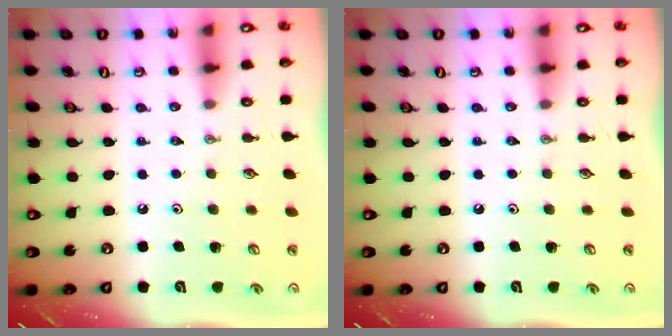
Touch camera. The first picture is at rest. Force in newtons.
{"total": 0.0}